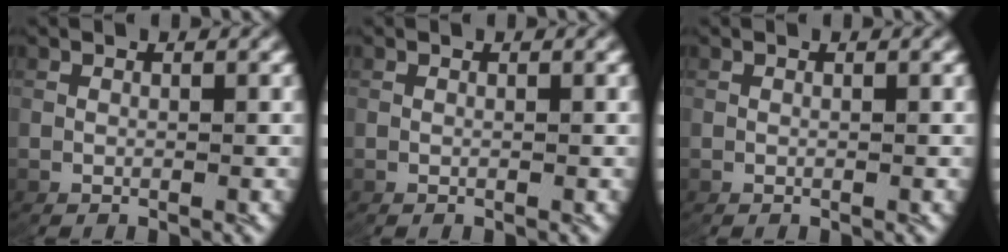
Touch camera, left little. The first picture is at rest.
{"total": 0.0}
{"total": 0.0}